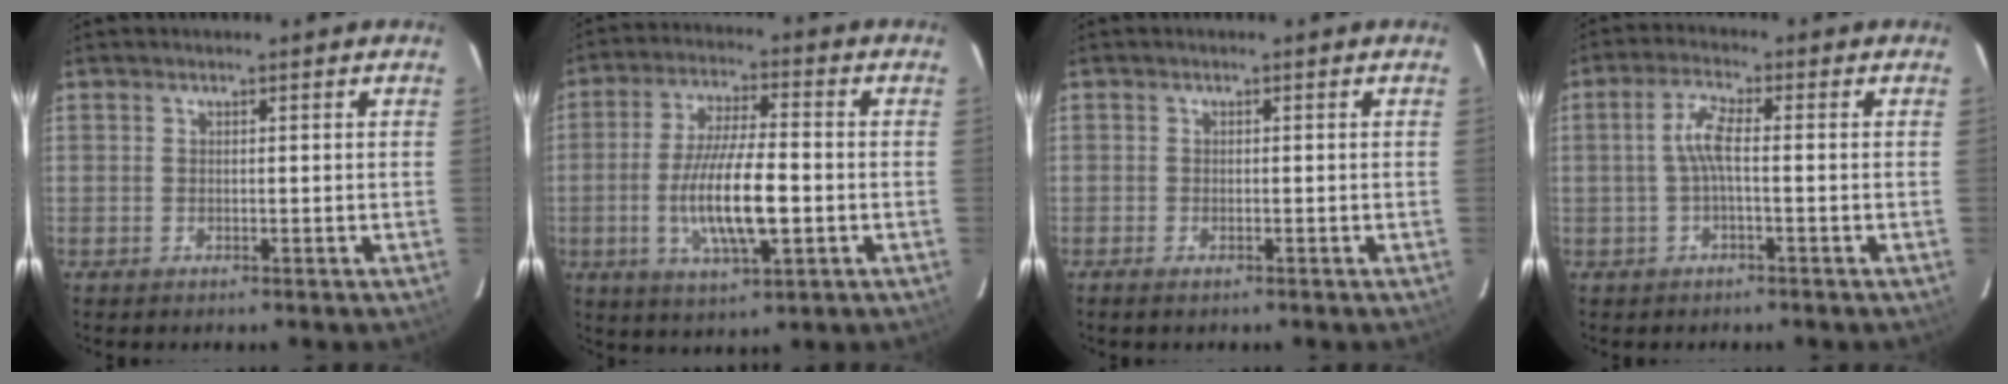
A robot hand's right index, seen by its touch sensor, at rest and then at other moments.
{"total": 12.8, "force": [-2.7, 3.2, 12.1], "torque": [-0.233, -0.011, -0.047]}
{"total": 1.2, "force": [-0.9, 0.4, 0.7], "torque": [-0.014, -0.003, -0.017]}
{"total": 4.2, "force": [-0.5, 0.7, 4.1], "torque": [-0.088, 0.010, -0.009]}